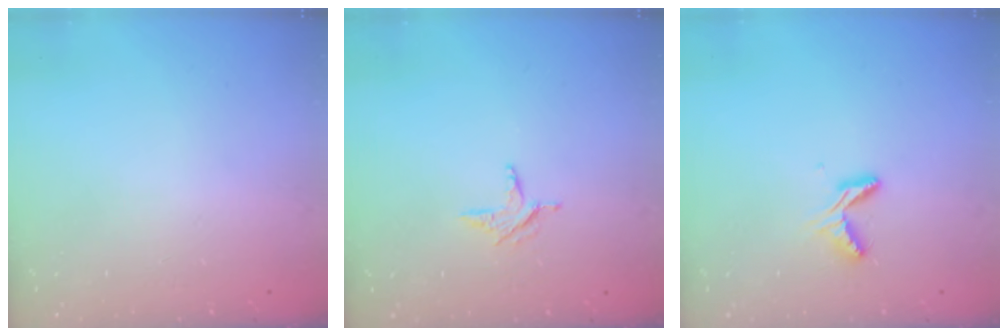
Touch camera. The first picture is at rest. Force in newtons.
{"total": 4.4, "press": 4.4, "slide": 0.3}
{"total": 5.7, "press": 5.7, "slide": 0.5}